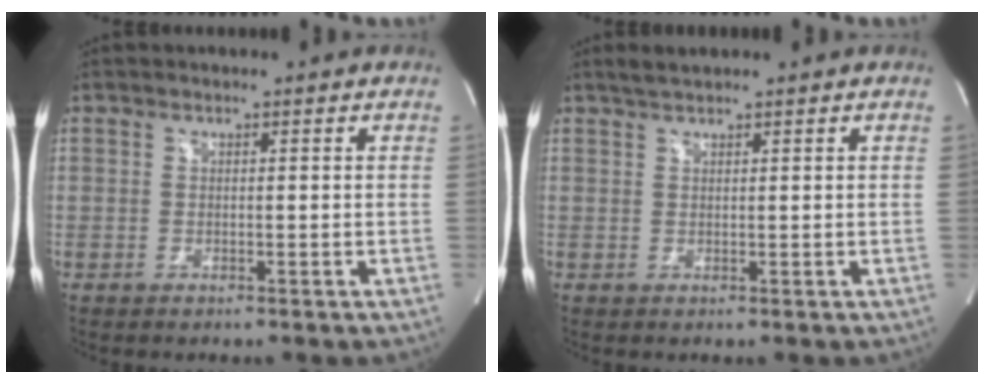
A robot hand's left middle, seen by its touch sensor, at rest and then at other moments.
{"total": 1.6, "force": [1.5, 0.1, 0.7], "torque": [-0.018, 0.011, 0.031]}